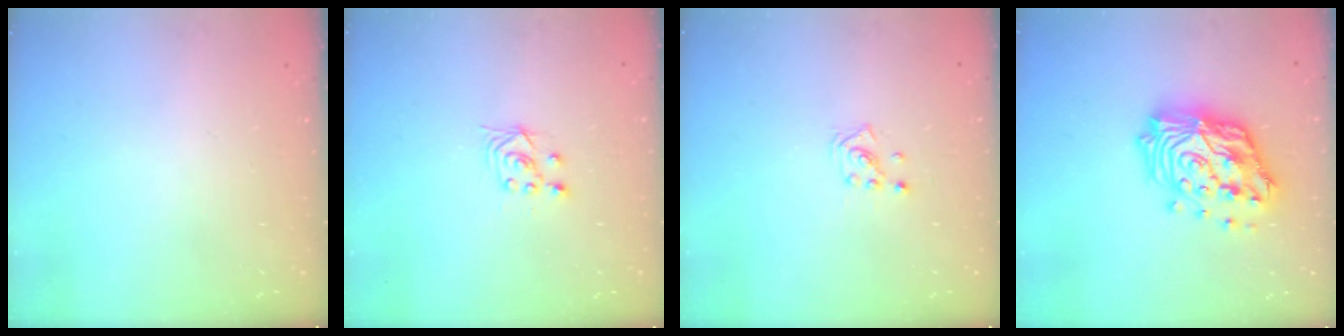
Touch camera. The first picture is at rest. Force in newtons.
{"total": 2.5, "press": 2.2, "slide": 1.2}
{"total": 1.4, "press": 1.4, "slide": 0.1}
{"total": 19.2, "press": 19.1, "slide": 1.8}